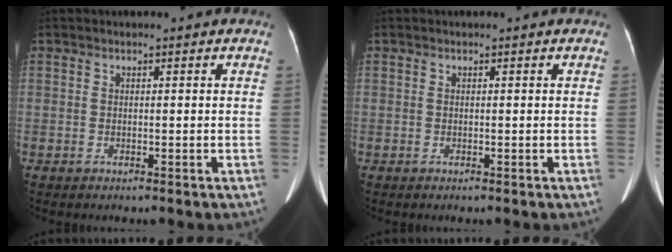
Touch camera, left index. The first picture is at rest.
{"total": 0.0}